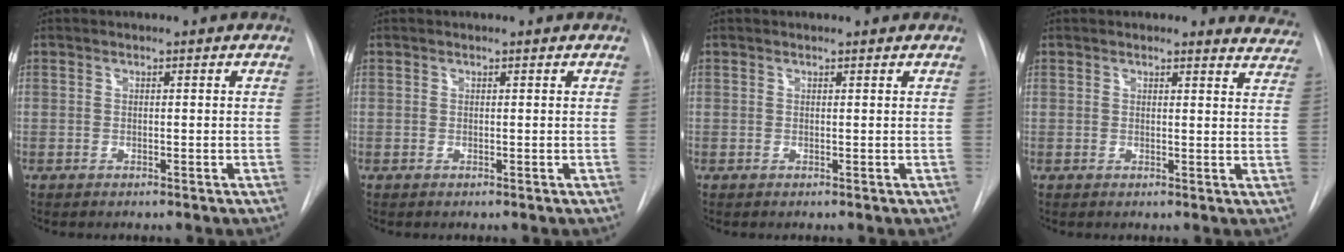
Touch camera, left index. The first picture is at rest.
{"total": 0.5, "force": [0.5, 0.0, 0.0], "torque": [0.000, 0.004, 0.005]}
{"total": 1.4, "force": [1.4, 0.2, 0.2], "torque": [-0.011, 0.010, 0.015]}
{"total": 5.5, "force": [5.3, 1.3, 0.0], "torque": [0.023, -0.032, 0.026]}